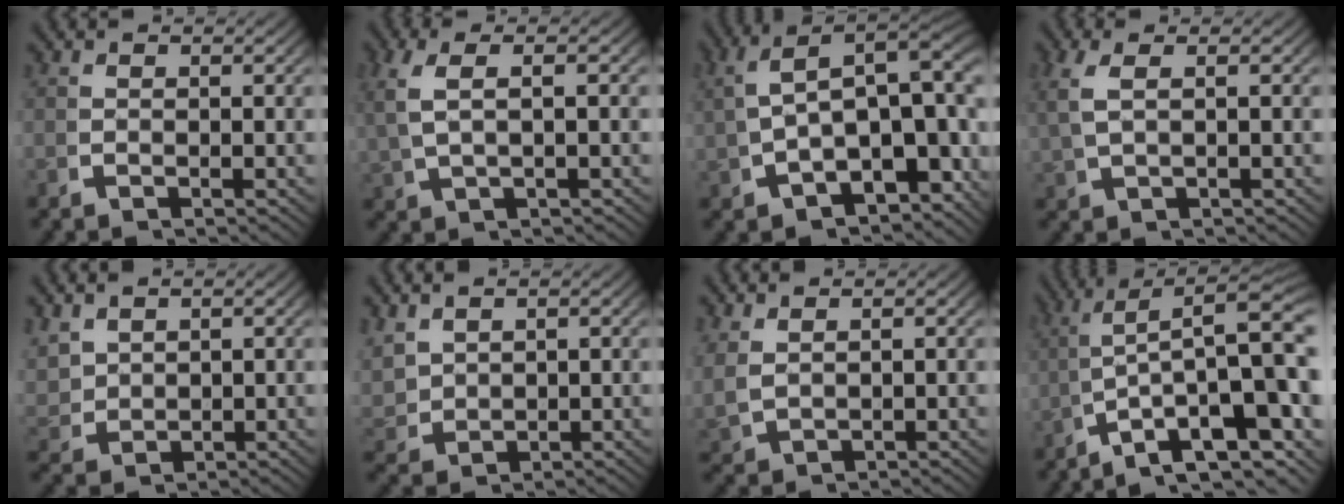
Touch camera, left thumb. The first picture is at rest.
{"total": 3.7, "force": [1.0, 1.1, 3.4], "torque": [-0.078, 0.012, 0.026]}
{"total": 13.2, "force": [-0.2, 8.5, 10.1], "torque": [-0.154, -0.027, 0.006]}
{"total": 2.5, "force": [0.8, 0.7, 2.3], "torque": [-0.058, 0.008, 0.024]}
{"total": 2.9, "force": [1.5, 2.1, 1.4], "torque": [-0.045, -0.008, 0.042]}
{"total": 3.1, "force": [1.3, 2.4, 1.6], "torque": [-0.053, -0.010, 0.042]}
{"total": 2.2, "force": [1.4, 1.3, 1.2], "torque": [-0.034, 0.003, 0.038]}
{"total": 11.9, "force": [-2.7, 5.8, 10.1], "torque": [-0.169, -0.040, -0.021]}